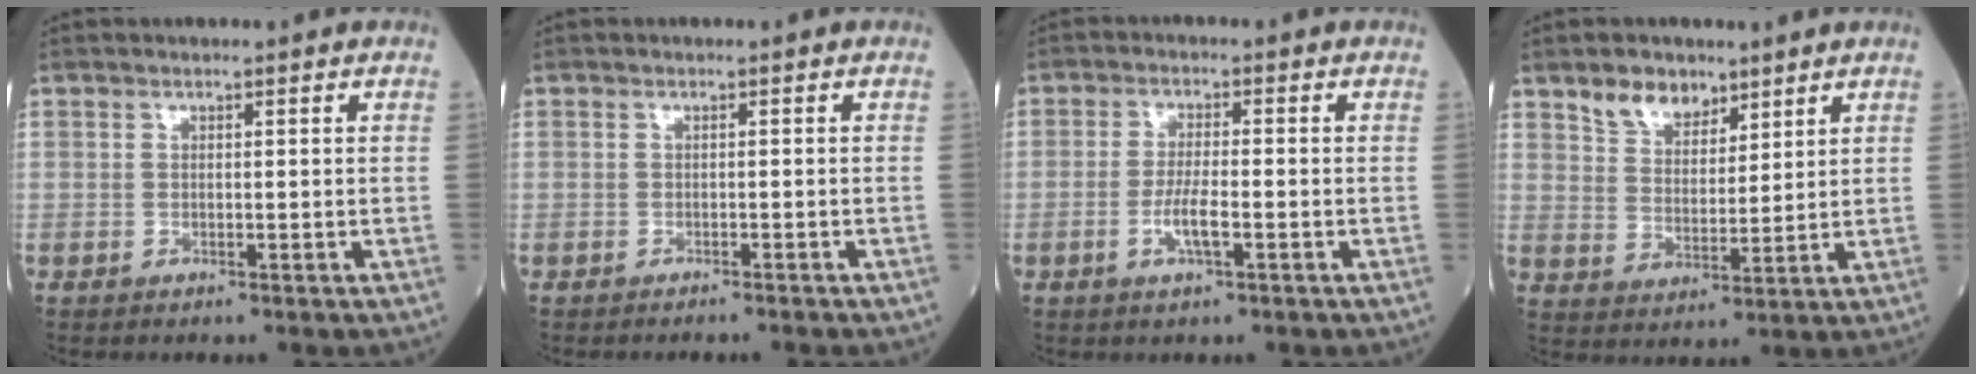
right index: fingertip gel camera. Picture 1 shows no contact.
{"total": 2.4, "force": [-2.3, -0.2, 0.8], "torque": [-0.014, -0.002, -0.026]}
{"total": 4.2, "force": [-1.5, 0.5, 3.9], "torque": [-0.079, -0.003, -0.026]}
{"total": 6.3, "force": [4.6, 3.5, 2.5], "torque": [-0.049, 0.006, 0.093]}